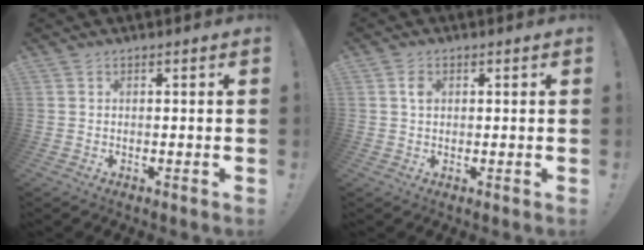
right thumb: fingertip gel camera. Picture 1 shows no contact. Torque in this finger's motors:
{"motor_torque": [0.18, 0.85, 0.15, -0.61, 0.00]}